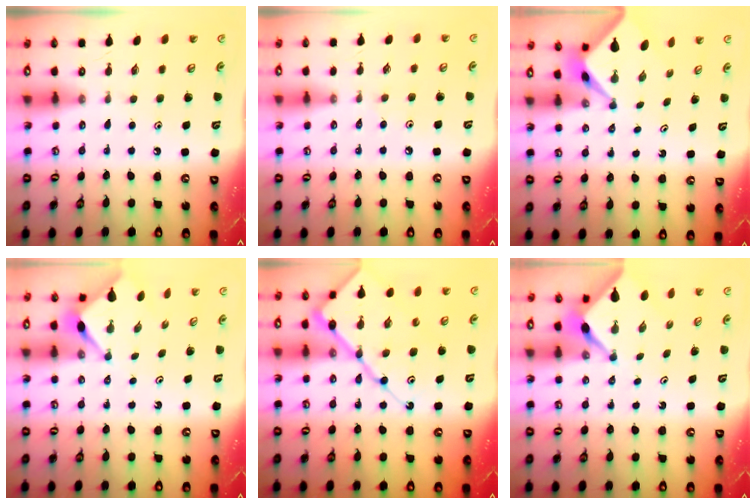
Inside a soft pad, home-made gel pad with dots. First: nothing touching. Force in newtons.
{"total": 2.3, "press": 2.3, "slide": 0.4}
{"total": 2.5, "press": 2.5, "slide": 0.2}
{"total": 2.9, "press": 2.8, "slide": 0.3}
{"total": 16.5, "press": 16.4, "slide": 1.7}
{"total": 2.8, "press": 2.8, "slide": 0.3}